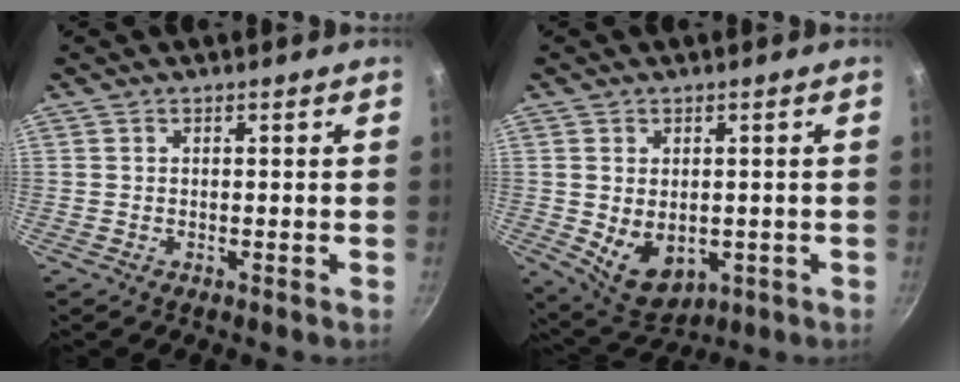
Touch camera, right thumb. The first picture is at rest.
{"total": 8.4, "force": [-0.6, 5.9, 5.9], "torque": [-0.080, -0.014, 0.012]}